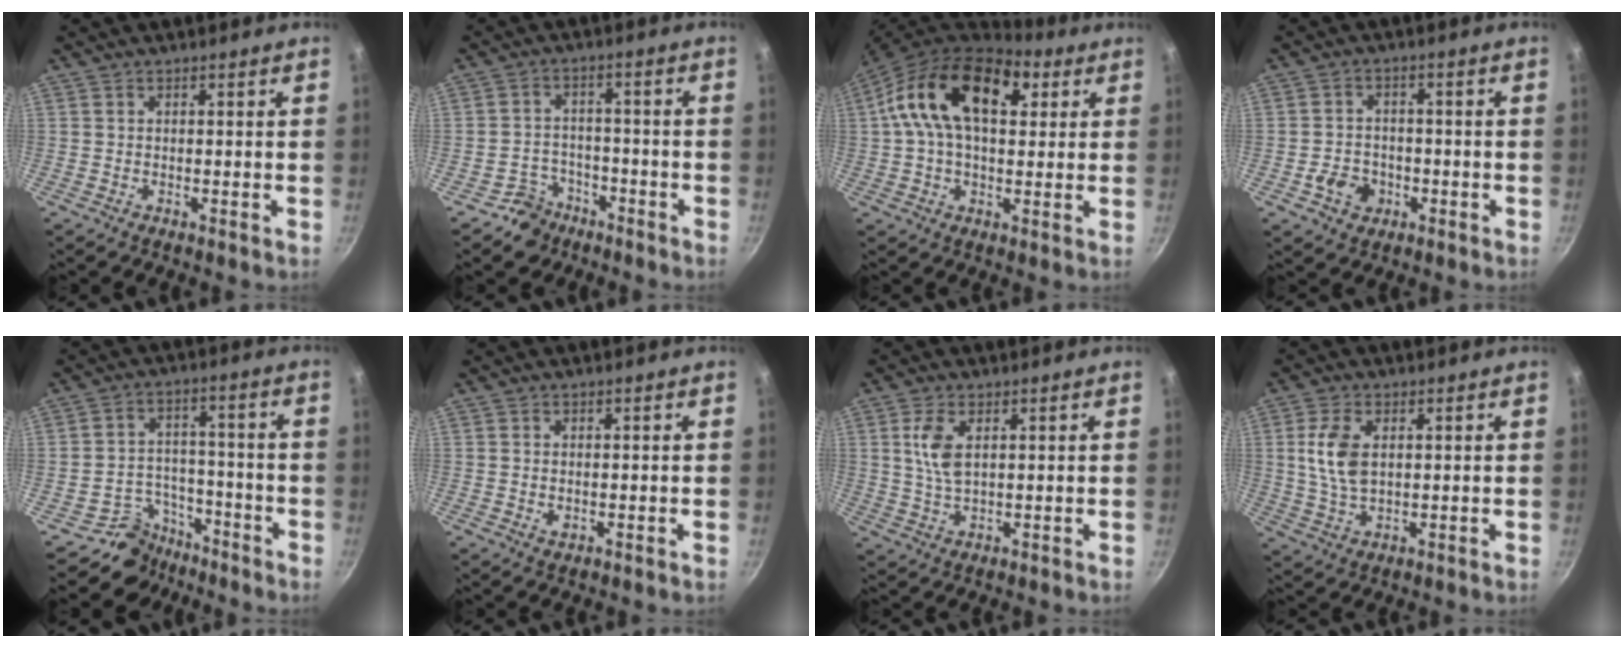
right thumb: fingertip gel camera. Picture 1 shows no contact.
{"total": 5.8, "force": [-3.9, 4.2, 0.8], "torque": [0.006, 0.044, -0.065]}
{"total": 19.6, "force": [5.6, 11.6, 14.8], "torque": [-0.228, 0.009, 0.073]}
{"total": 5.8, "force": [-2.1, 4.8, 2.6], "torque": [-0.029, 0.021, -0.033]}
{"total": 7.8, "force": [-6.0, 5.0, -0.1], "torque": [0.039, 0.064, -0.105]}
{"total": 1.6, "force": [0.0, 1.1, 1.2], "torque": [-0.019, -0.002, 0.001]}
{"total": 5.8, "force": [1.6, 2.9, 4.8], "torque": [-0.094, -0.006, 0.033]}
{"total": 7.9, "force": [1.5, 4.6, 6.3], "torque": [-0.121, -0.006, 0.030]}